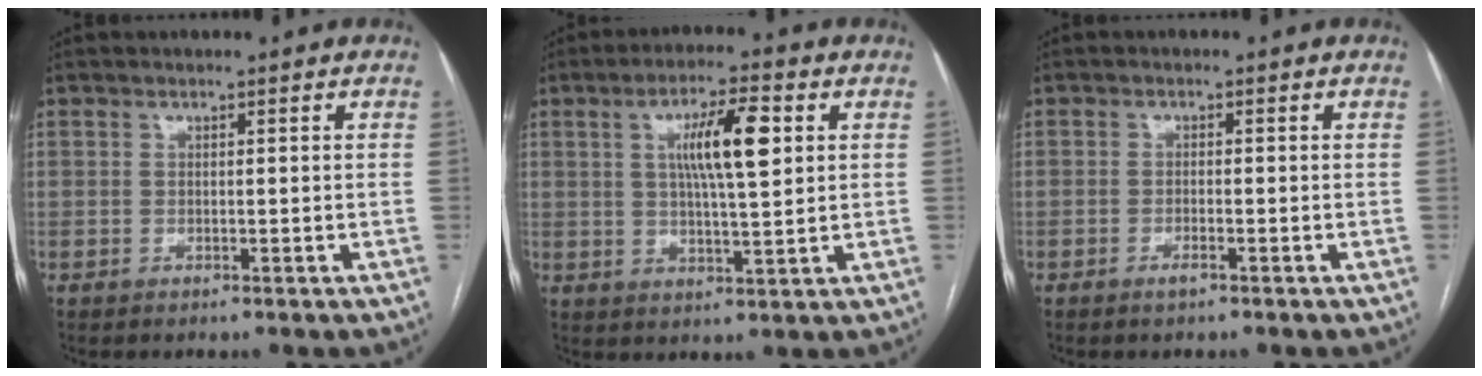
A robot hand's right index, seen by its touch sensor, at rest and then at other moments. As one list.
[{"total": 9.2, "force": [2.5, 1.5, 8.7], "torque": [-0.154, 0.009, 0.043]}, {"total": 1.4, "force": [-0.9, 0.2, 1.1], "torque": [-0.019, 0.000, -0.017]}]